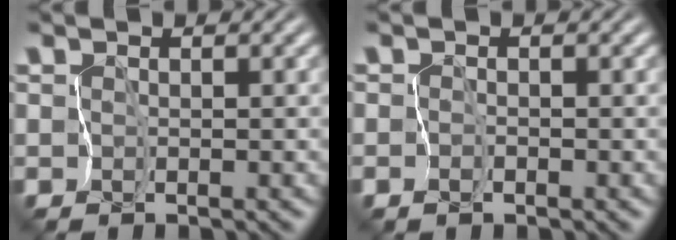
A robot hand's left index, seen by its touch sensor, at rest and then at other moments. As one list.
[{"total": 0.0}]